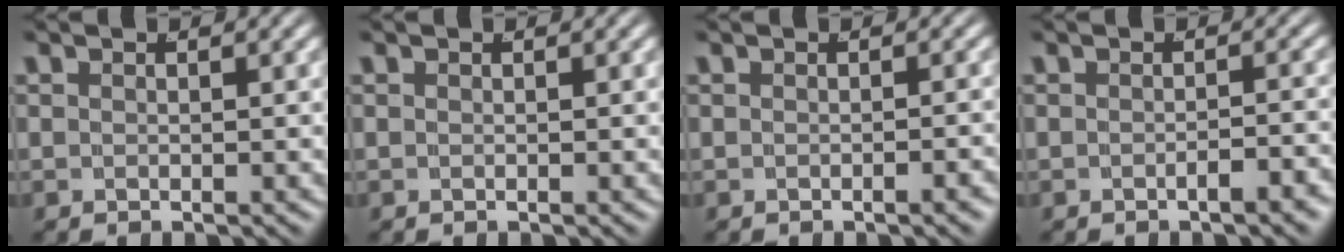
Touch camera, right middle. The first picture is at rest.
{"total": 0.0}
{"total": 0.7, "force": [-0.6, -0.1, 0.3], "torque": [-0.005, 0.006, -0.011]}
{"total": 1.4, "force": [-1.3, -0.1, 0.7], "torque": [-0.005, 0.006, -0.024]}